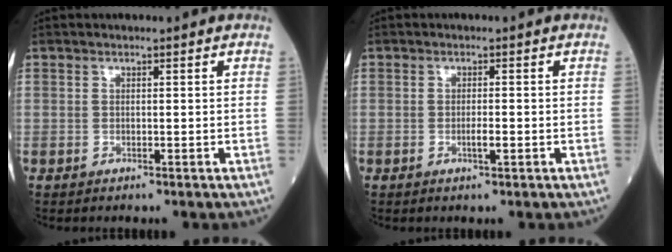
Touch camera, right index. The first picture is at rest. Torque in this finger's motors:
{"motor_torque": [0.40, -0.22, 0.19, 0.05]}